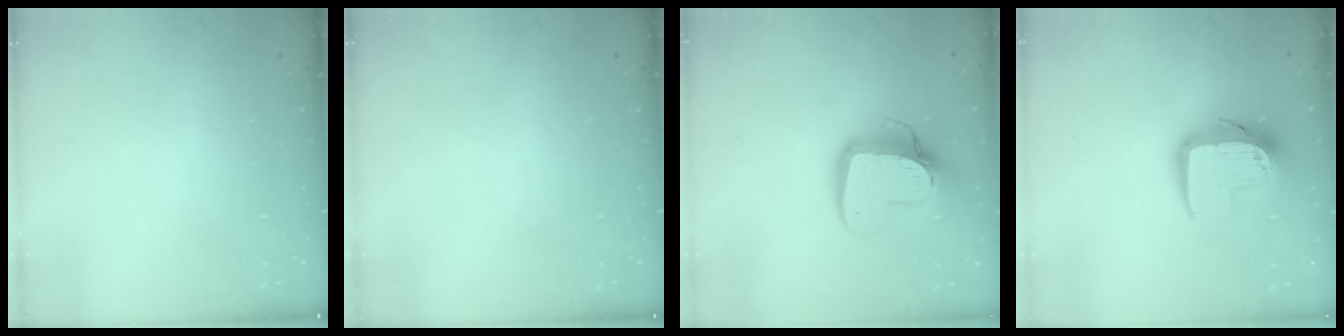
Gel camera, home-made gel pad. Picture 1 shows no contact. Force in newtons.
{"total": 0.0}
{"total": 13.7, "press": 13.7, "slide": 1.3}
{"total": 12.4, "press": 12.4, "slide": 1.0}